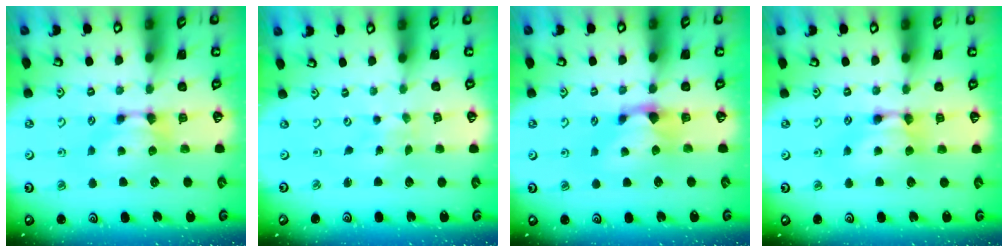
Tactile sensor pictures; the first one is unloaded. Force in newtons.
{"total": 4.6, "press": 4.6, "slide": 0.3}
{"total": 1.3, "press": 0.4, "slide": 1.2}
{"total": 1.9, "press": 1.9, "slide": 0.2}